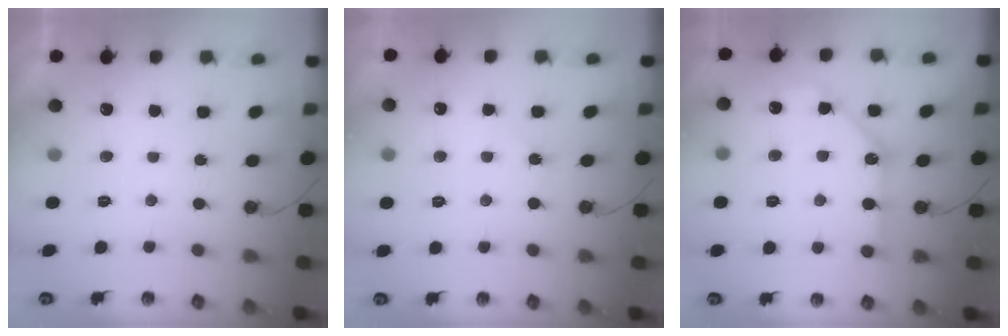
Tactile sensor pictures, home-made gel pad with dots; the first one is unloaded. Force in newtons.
{"total": 3.7, "press": 3.7, "slide": 0.5}
{"total": 10.4, "press": 10.3, "slide": 0.9}